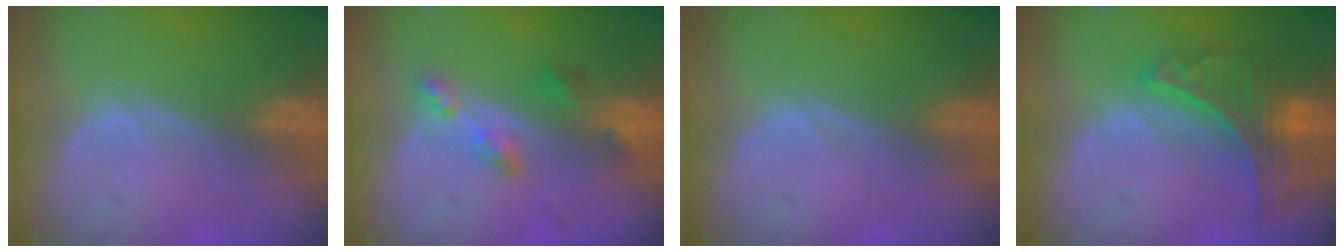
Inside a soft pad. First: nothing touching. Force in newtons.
{"total": 5.3, "press": 4.7, "slide": 2.4}
{"total": 0.0}
{"total": 7.9, "press": 7.0, "slide": 3.7}